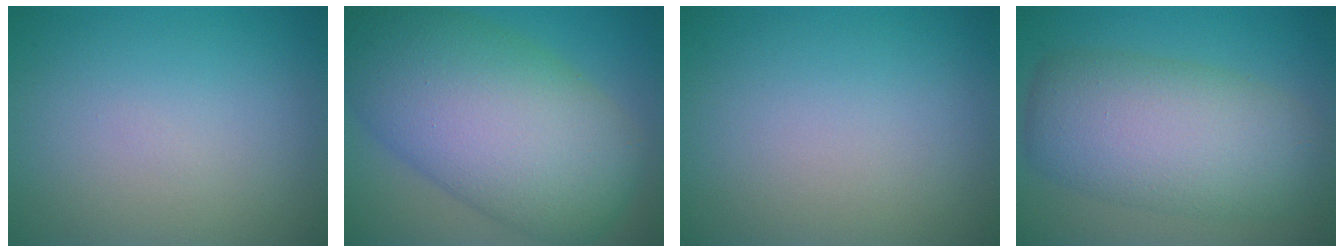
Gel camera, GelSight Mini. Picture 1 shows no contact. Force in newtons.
{"total": 14.0, "press": 14.0, "slide": 0.3}
{"total": 0.0}
{"total": 8.9, "press": 8.9, "slide": 0.1}